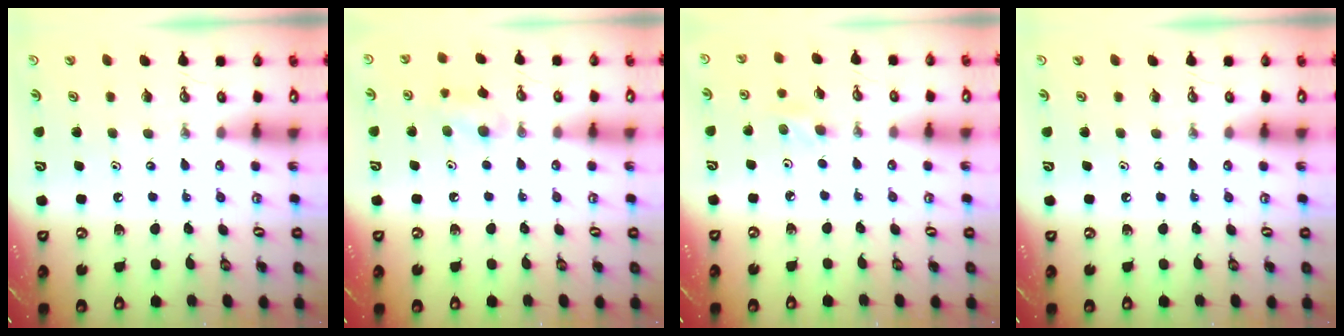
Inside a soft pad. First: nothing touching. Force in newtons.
{"total": 7.7, "press": 7.6, "slide": 1.2}
{"total": 2.8, "press": 2.7, "slide": 0.8}
{"total": 0.0}